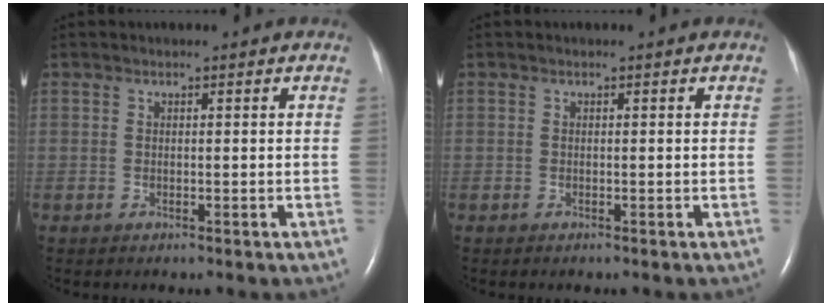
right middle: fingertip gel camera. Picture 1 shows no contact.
{"total": 0.0}